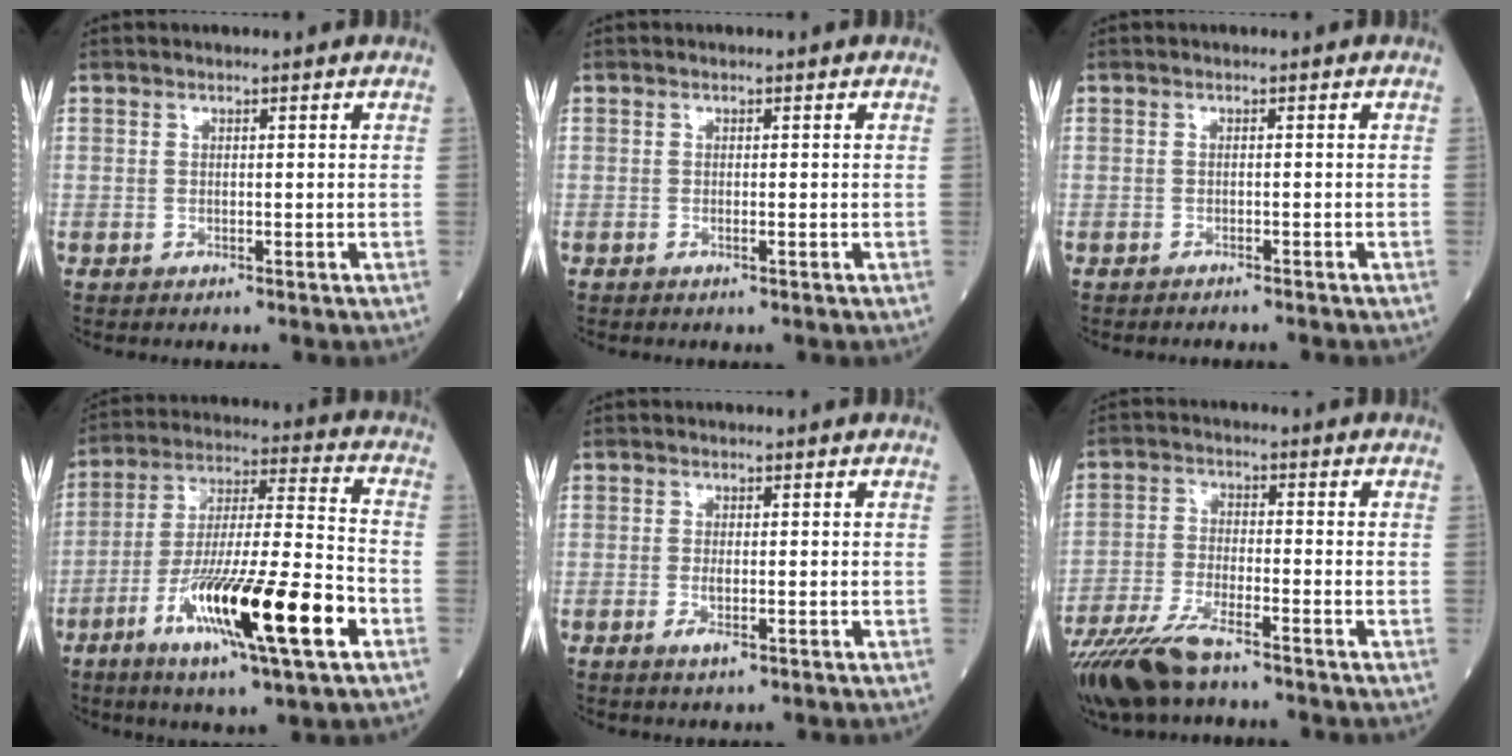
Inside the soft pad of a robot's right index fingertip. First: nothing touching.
{"total": 0.5, "force": [-0.2, 0.0, 0.5], "torque": [-0.012, -0.001, -0.003]}
{"total": 2.4, "force": [-2.3, -0.1, 0.5], "torque": [-0.009, -0.005, -0.029]}
{"total": 20.3, "force": [-8.5, 1.6, 18.4], "torque": [-0.325, -0.026, -0.146]}
{"total": 2.2, "force": [-0.9, 0.7, 1.9], "torque": [-0.034, -0.003, -0.013]}
{"total": 11.1, "force": [-8.4, 2.7, 6.6], "torque": [-0.131, -0.026, -0.158]}